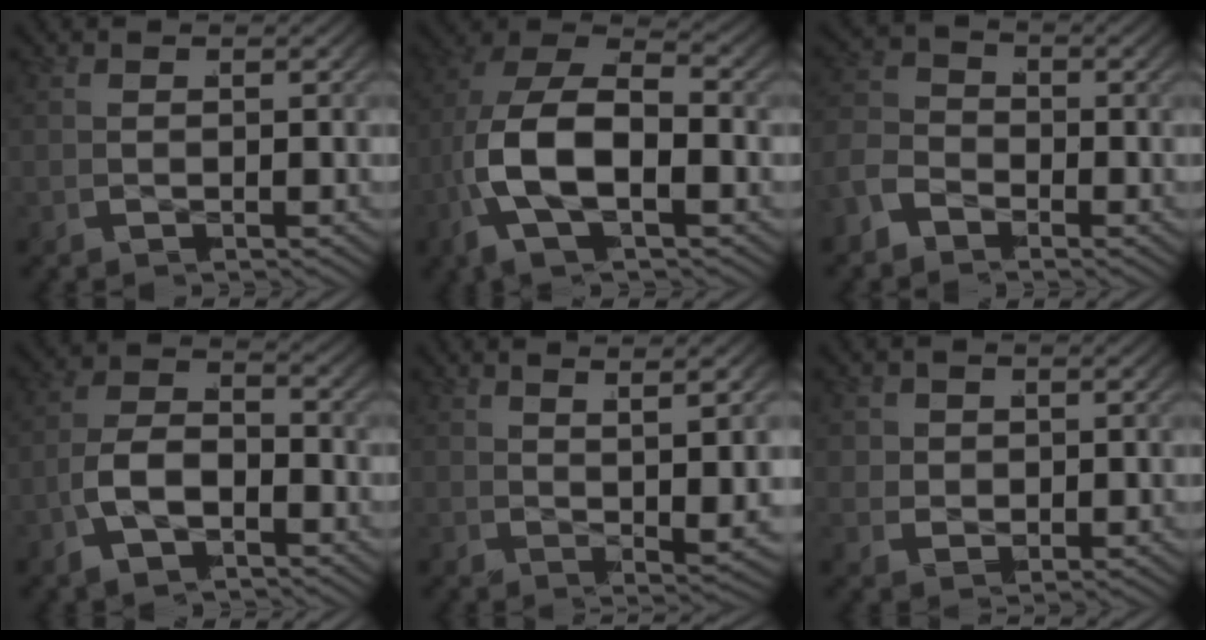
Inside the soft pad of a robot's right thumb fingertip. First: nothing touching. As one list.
[{"total": 11.5, "force": [0.0, 7.0, 9.2], "torque": [-0.211, -0.021, 0.002]}, {"total": 3.4, "force": [-1.7, 2.7, 1.1], "torque": [-0.026, -0.008, -0.035]}, {"total": 5.2, "force": [-1.4, 3.3, 3.8], "torque": [-0.087, -0.014, -0.022]}, {"total": 3.0, "force": [1.6, -0.9, 2.4], "torque": [-0.031, 0.011, 0.030]}, {"total": 1.6, "force": [0.5, 1.4, 0.6], "torque": [-0.016, -0.009, 0.019]}]